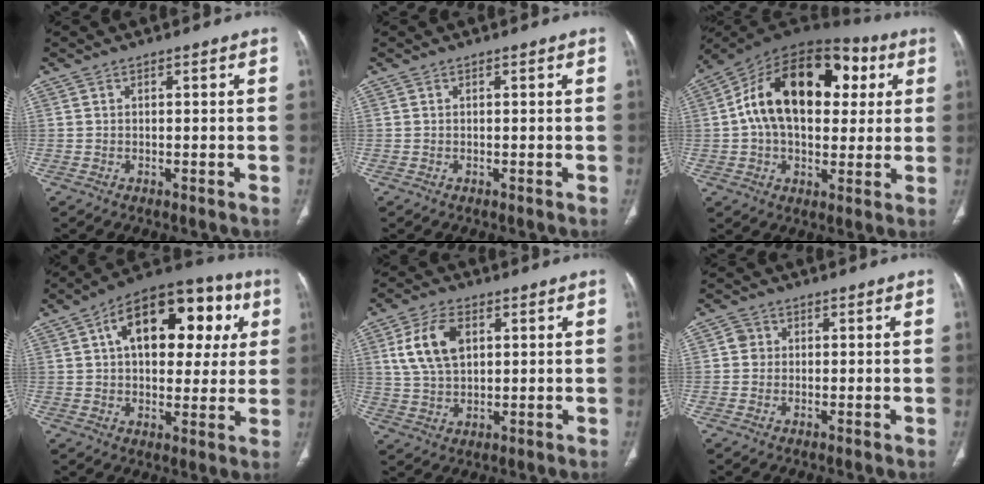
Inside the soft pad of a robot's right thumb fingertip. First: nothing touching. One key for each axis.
{"total": 0.0}
{"total": 23.6, "fx": 4.6, "fy": 14.7, "fz": 17.9, "tx": -0.275, "ty": 0.028, "tz": 0.064}
{"total": 22.1, "fx": 6.6, "fy": 12.5, "fz": 17.0, "tx": -0.204, "ty": 0.025, "tz": 0.090}
{"total": 10.0, "fx": 3.0, "fy": 6.0, "fz": 7.4, "tx": -0.140, "ty": 0.000, "tz": 0.060}
{"total": 2.2, "fx": 0.2, "fy": 2.1, "fz": 0.6, "tx": 0.002, "ty": 0.004, "tz": 0.002}